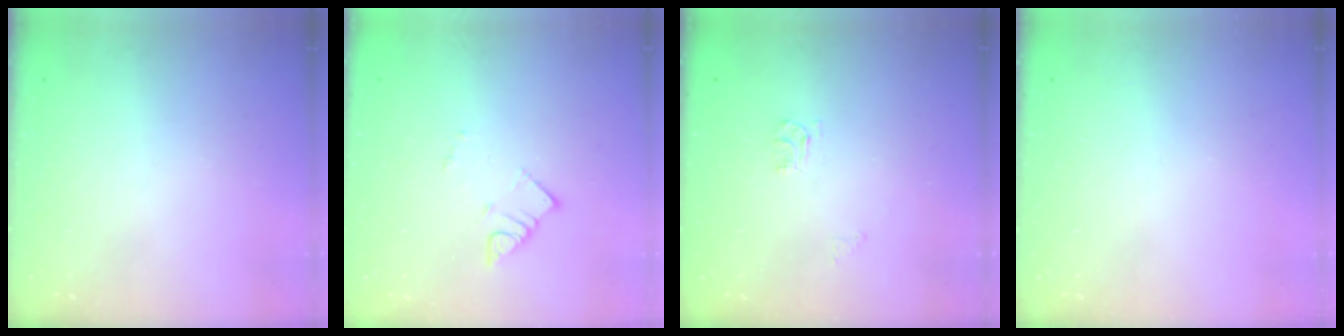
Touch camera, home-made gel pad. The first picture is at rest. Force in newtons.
{"total": 3.2, "press": 3.2, "slide": 0.1}
{"total": 3.9, "press": 3.9, "slide": 0.6}
{"total": 0.0}